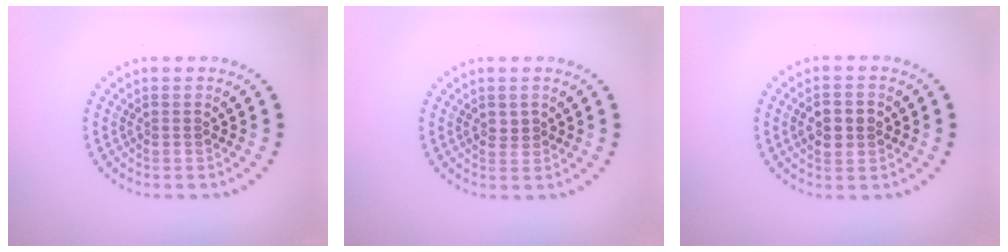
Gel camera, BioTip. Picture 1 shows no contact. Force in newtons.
{"total": 1.0, "press": 0.9, "slide": 0.4}
{"total": 3.0, "press": 3.0, "slide": 0.1}